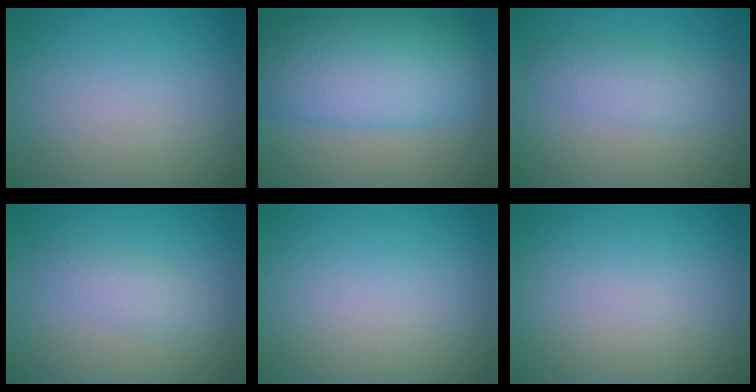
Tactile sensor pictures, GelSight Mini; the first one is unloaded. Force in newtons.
{"total": 11.0, "press": 11.0, "slide": 0.2}
{"total": 2.8, "press": 2.8, "slide": 0.1}
{"total": 2.0, "press": 2.0, "slide": 0.2}
{"total": 0.0}
{"total": 0.0}